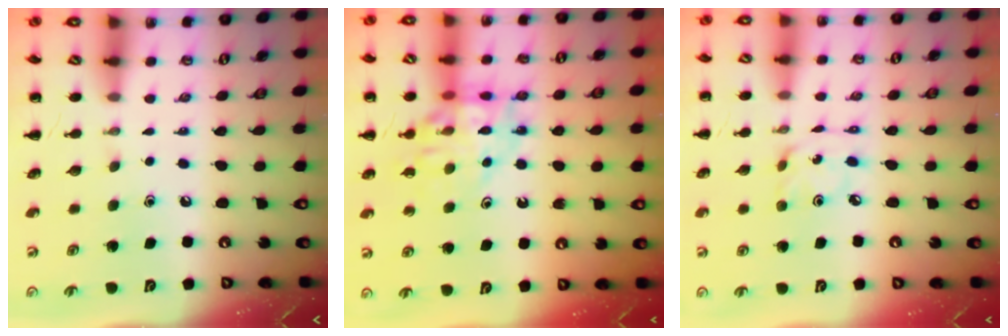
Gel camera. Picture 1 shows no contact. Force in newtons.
{"total": 14.1, "press": 13.9, "slide": 2.4}
{"total": 3.1, "press": 3.1, "slide": 0.2}